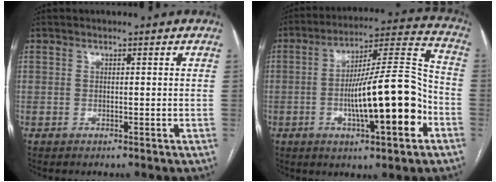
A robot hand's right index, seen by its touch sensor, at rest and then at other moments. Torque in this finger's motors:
{"motor_torque": [1.90, -0.24, 1.05, 0.21]}